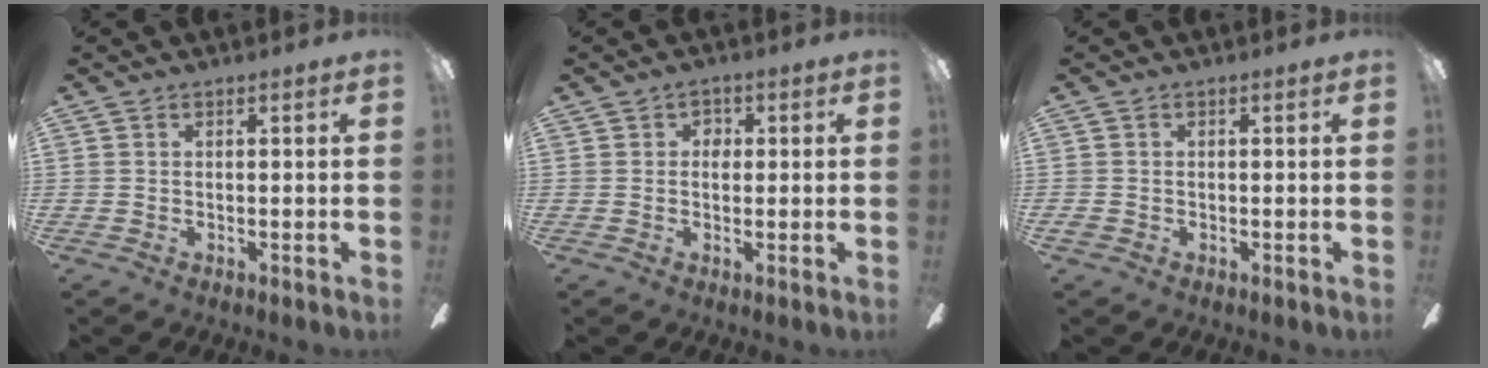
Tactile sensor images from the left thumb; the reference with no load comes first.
{"total": 2.5, "force": [-0.1, 2.1, 1.4], "torque": [-0.011, 0.002, -0.006]}
{"total": 1.3, "force": [-0.7, 1.0, 0.4], "torque": [-0.006, 0.005, -0.015]}